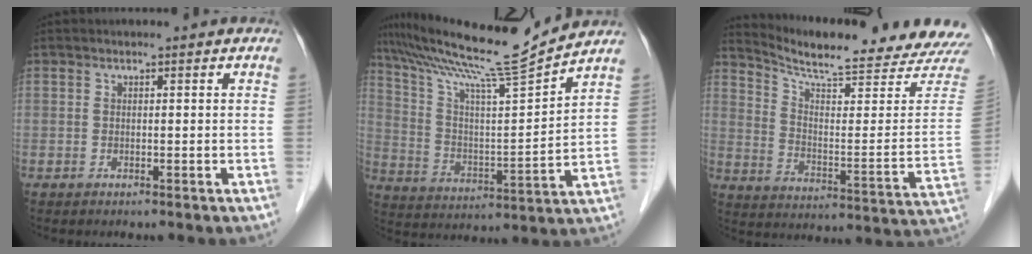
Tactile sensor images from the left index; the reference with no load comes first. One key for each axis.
{"total": 16.3, "fx": 14.8, "fy": -2.2, "fz": 6.5, "tx": -0.125, "ty": -0.024, "tz": 0.248}
{"total": 22.1, "fx": 20.9, "fy": -0.1, "fz": 7.1, "tx": -0.121, "ty": -0.100, "tz": 0.276}